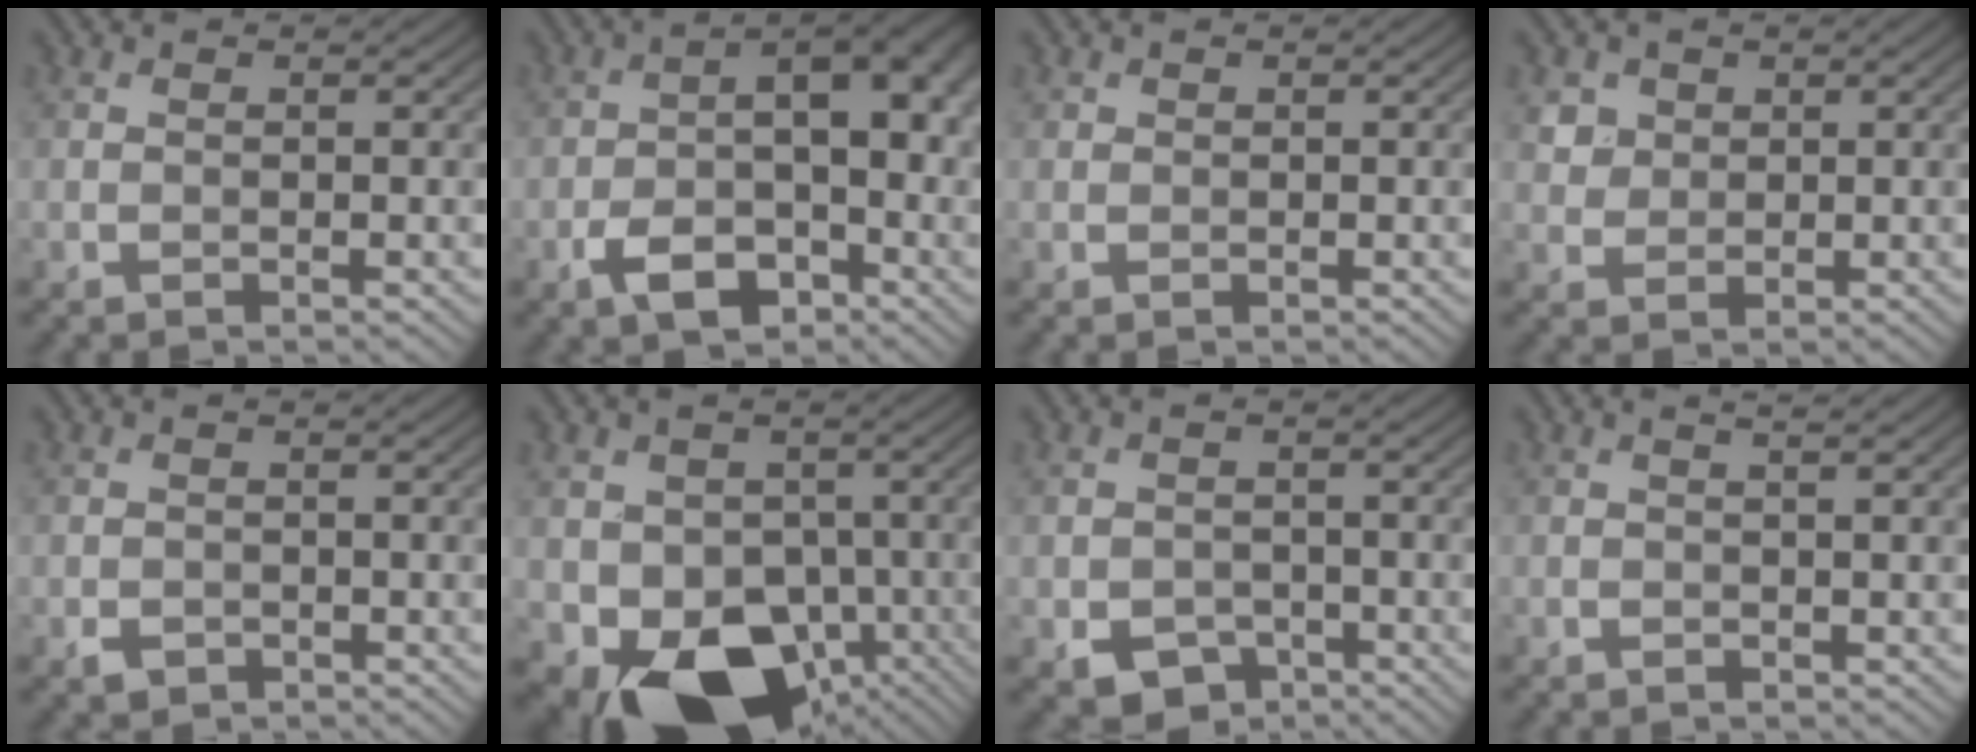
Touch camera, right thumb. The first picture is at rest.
{"total": 10.1, "force": [-3.2, 5.7, 7.6], "torque": [-0.109, -0.004, -0.059]}
{"total": 0.6, "force": [0.3, 0.5, 0.1], "torque": [0.000, -0.002, 0.005]}
{"total": 2.9, "force": [1.3, 2.4, 0.8], "torque": [-0.028, -0.011, 0.038]}
{"total": 1.4, "force": [-0.8, 1.0, 0.6], "torque": [-0.011, -0.005, -0.017]}
{"total": 13.4, "force": [-5.0, 9.8, 7.6], "torque": [-0.124, -0.041, -0.070]}
{"total": 4.0, "force": [-2.2, 2.9, 1.7], "torque": [-0.033, -0.011, -0.040]}
{"total": 1.2, "force": [0.5, 0.0, 1.1], "torque": [-0.020, 0.005, 0.000]}